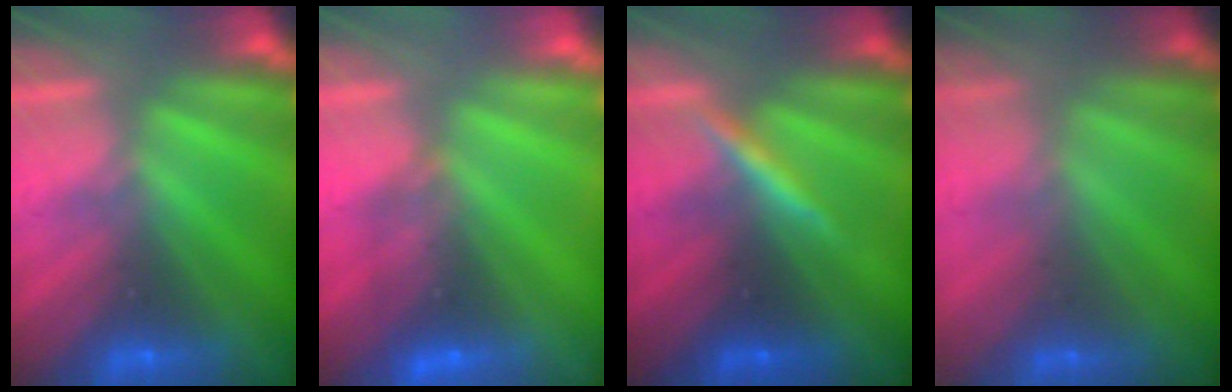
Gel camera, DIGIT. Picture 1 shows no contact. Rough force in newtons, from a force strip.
{"total": 2.3}
{"total": 3.4}
{"total": 1.7}